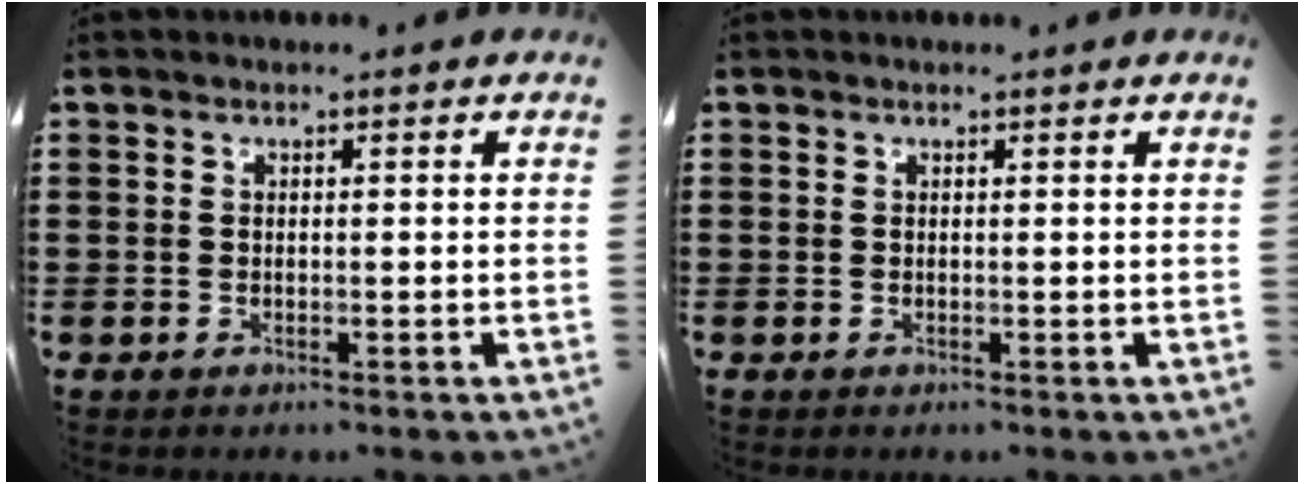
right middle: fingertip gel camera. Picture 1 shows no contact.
{"total": 0.0}